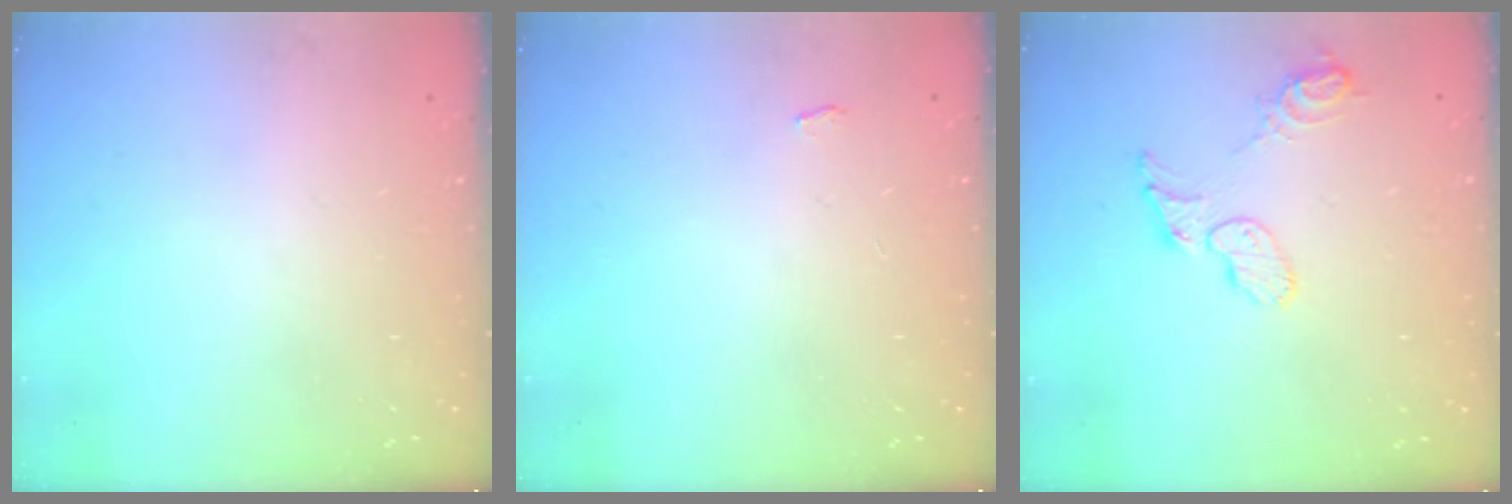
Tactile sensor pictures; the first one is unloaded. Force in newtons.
{"total": 2.8, "press": 2.8, "slide": 0.3}
{"total": 7.7, "press": 7.7, "slide": 0.4}